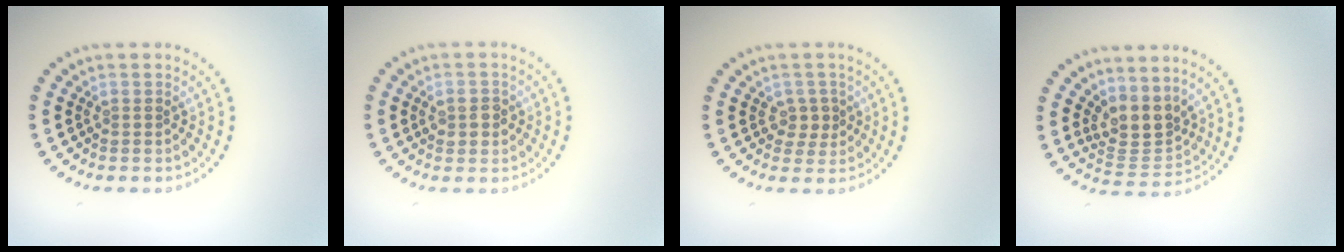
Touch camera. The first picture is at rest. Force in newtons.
{"total": 1.9, "press": 1.9, "slide": 0.1}
{"total": 1.7, "press": 1.5, "slide": 0.8}
{"total": 3.5, "press": 2.6, "slide": 2.4}